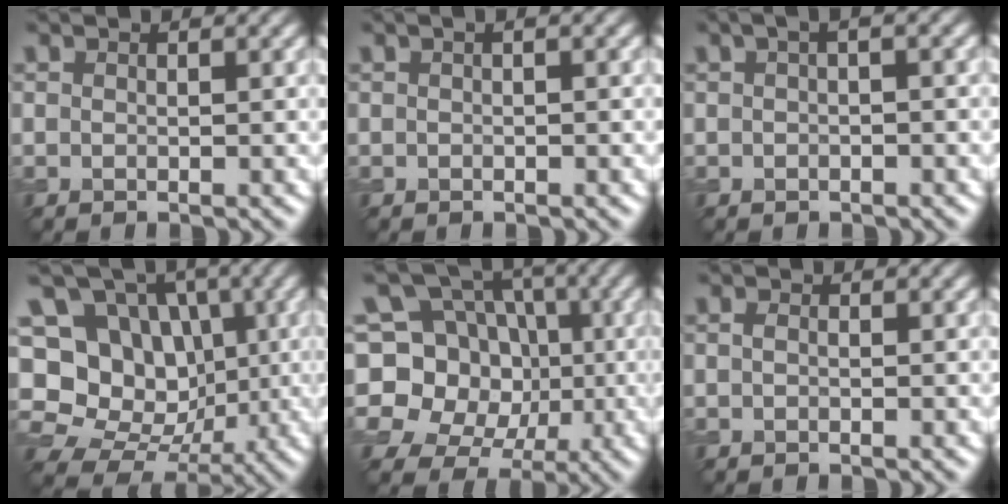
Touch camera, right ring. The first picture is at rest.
{"total": 1.5, "force": [0.6, 0.4, 1.3], "torque": [-0.019, 0.003, 0.003]}
{"total": 3.0, "force": [0.9, 1.1, 2.6], "torque": [-0.027, 0.010, 0.005]}
{"total": 13.6, "force": [1.3, 12.4, 5.3], "torque": [-0.147, 0.056, 0.007]}
{"total": 16.1, "force": [1.2, 14.5, 7.1], "torque": [-0.185, 0.052, -0.008]}
{"total": 0.6, "force": [0.0, 0.4, 0.5], "torque": [-0.011, 0.000, 0.000]}